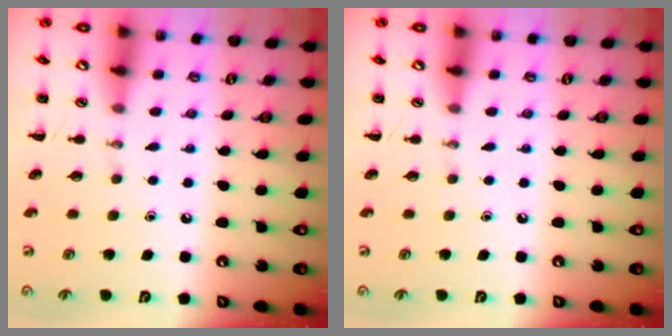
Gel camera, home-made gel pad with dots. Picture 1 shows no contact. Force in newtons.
{"total": 0.0}